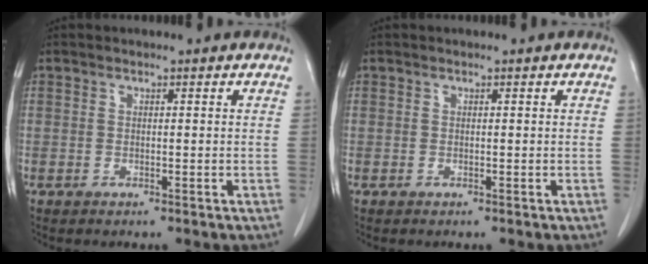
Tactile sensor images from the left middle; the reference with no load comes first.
{"total": 0.0}